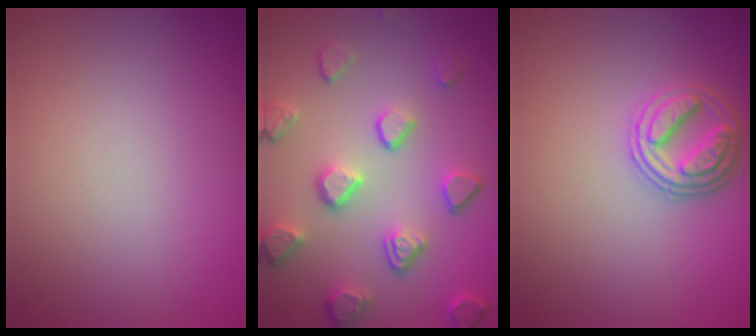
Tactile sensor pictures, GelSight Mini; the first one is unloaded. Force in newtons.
{"total": 5.0, "press": 3.9, "slide": 3.1}
{"total": 2.9, "press": 2.8, "slide": 0.8}